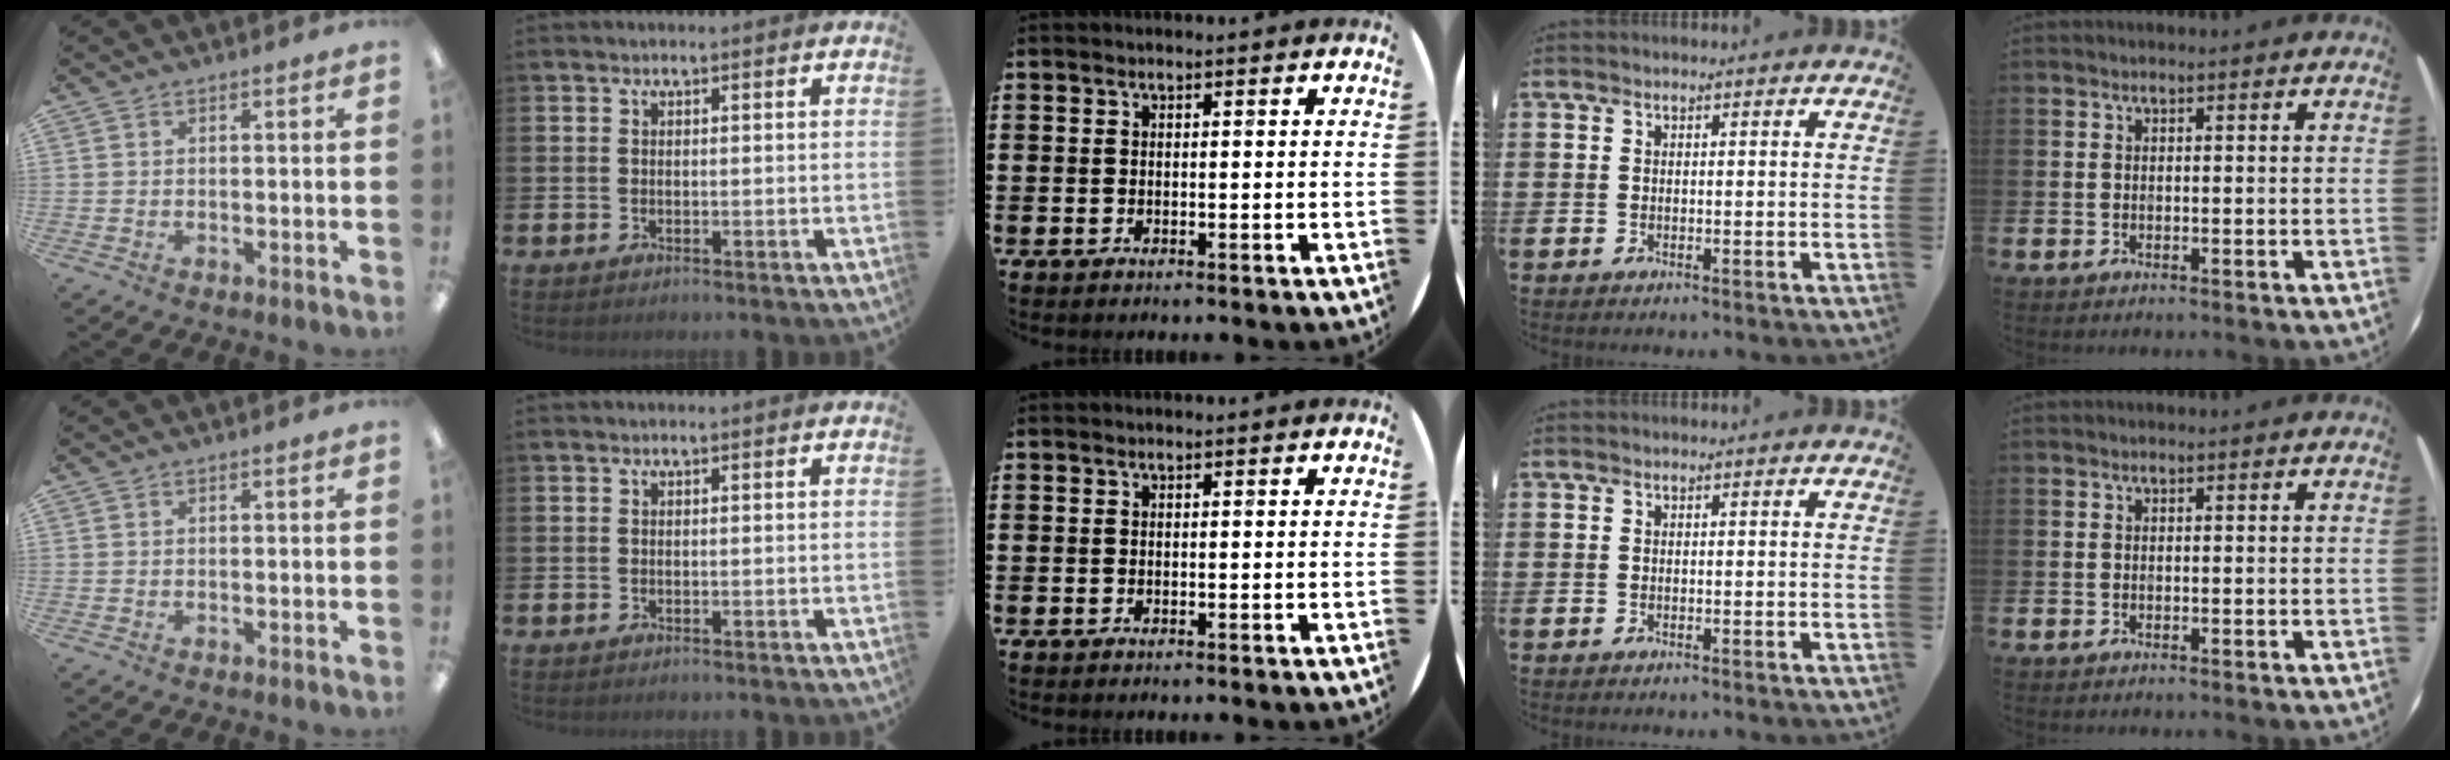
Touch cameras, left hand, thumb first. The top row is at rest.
{}